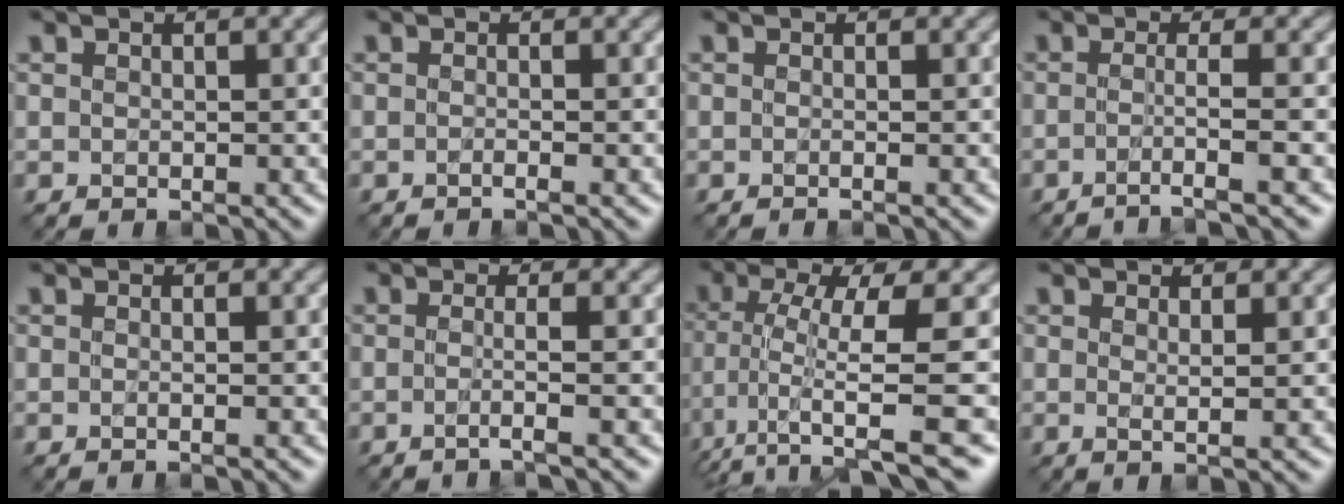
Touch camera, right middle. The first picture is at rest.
{"total": 1.1, "force": [-0.4, 0.4, 0.9], "torque": [-0.010, -0.009, -0.015]}
{"total": 1.3, "force": [-0.1, 0.6, 1.2], "torque": [-0.007, -0.010, -0.016]}
{"total": 3.2, "force": [-1.4, 0.5, 2.8], "torque": [-0.030, -0.003, -0.044]}
{"total": 1.3, "force": [-0.1, 0.6, 1.1], "torque": [-0.008, -0.008, -0.016]}
{"total": 2.3, "force": [-0.6, 0.6, 2.2], "torque": [-0.025, -0.013, -0.026]}
{"total": 7.9, "force": [-3.1, 2.1, 7.0], "torque": [-0.131, -0.004, -0.059]}
{"total": 1.6, "force": [0.4, 0.3, 1.5], "torque": [-0.023, -0.003, 0.002]}